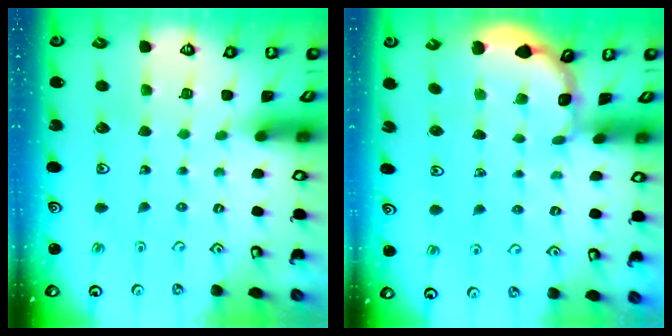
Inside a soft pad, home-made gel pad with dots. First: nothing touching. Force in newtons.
{"total": 1.9, "press": 1.9, "slide": 0.1}